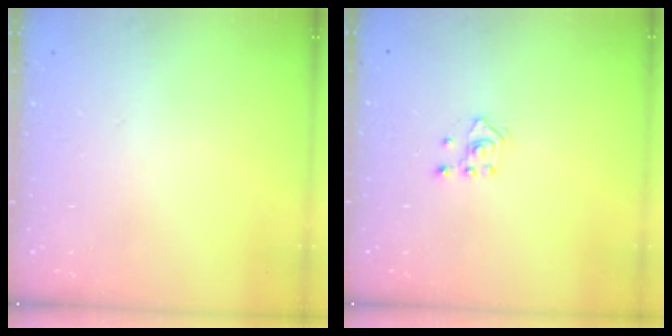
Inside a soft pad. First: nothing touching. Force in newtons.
{"total": 2.0, "press": 1.8, "slide": 0.9}